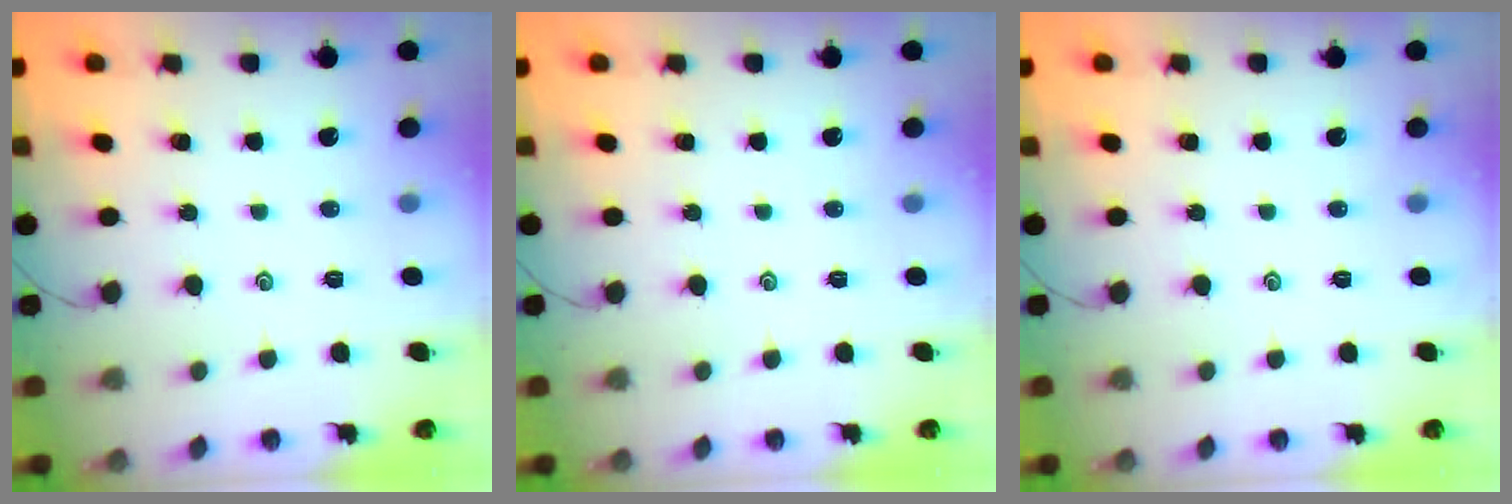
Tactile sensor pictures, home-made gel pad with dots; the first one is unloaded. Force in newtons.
{"total": 0.0}
{"total": 0.0}